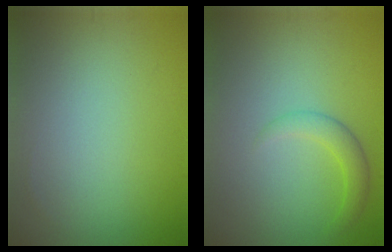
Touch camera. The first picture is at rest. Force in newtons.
{"total": 2.2, "press": 2.2, "slide": 0.0}